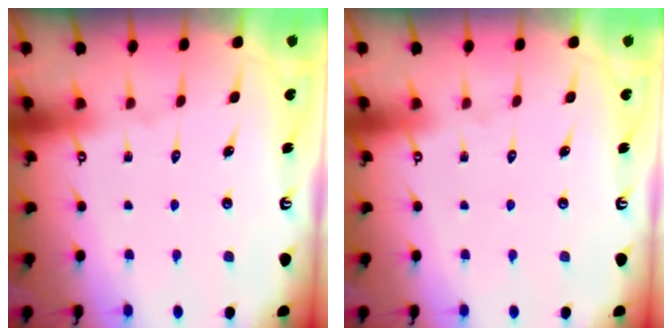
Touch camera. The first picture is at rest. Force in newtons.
{"total": 0.0}